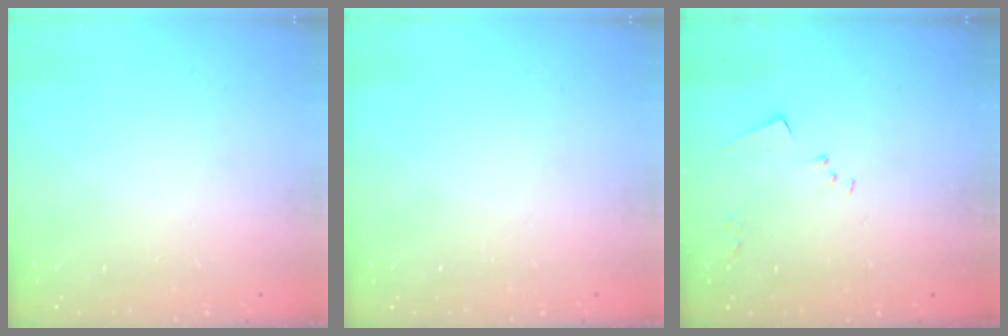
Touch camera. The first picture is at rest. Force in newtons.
{"total": 0.0}
{"total": 7.4, "press": 7.4, "slide": 0.8}